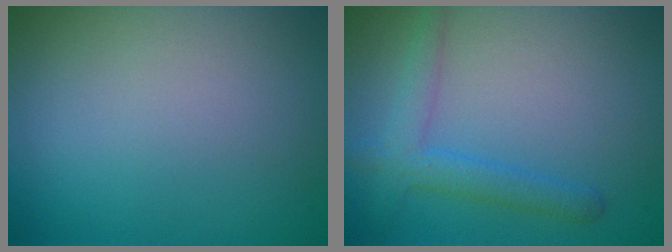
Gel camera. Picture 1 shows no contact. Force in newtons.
{"total": 2.9, "press": 2.9, "slide": 0.2}